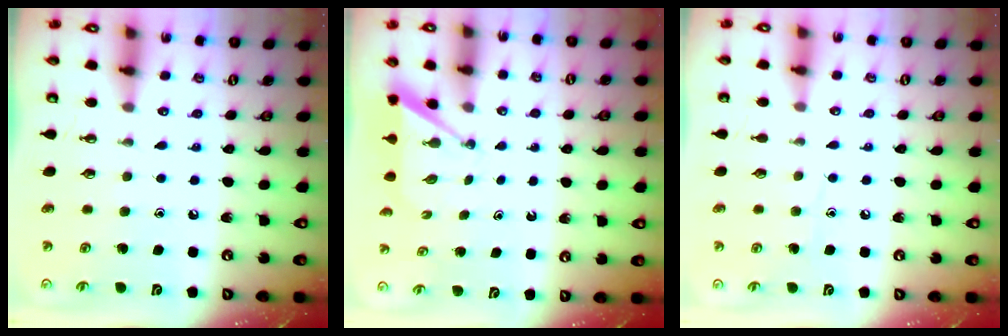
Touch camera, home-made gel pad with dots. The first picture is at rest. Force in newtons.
{"total": 2.9, "press": 2.9, "slide": 0.2}
{"total": 4.5, "press": 4.5, "slide": 0.5}